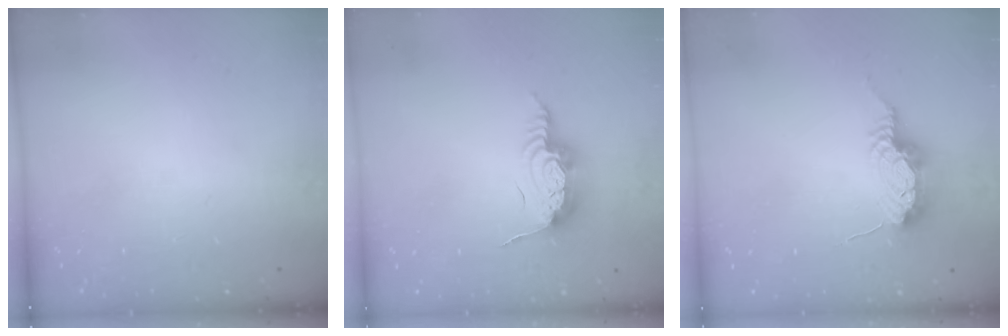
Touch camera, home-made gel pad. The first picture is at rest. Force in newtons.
{"total": 12.4, "press": 12.4, "slide": 0.8}
{"total": 14.9, "press": 10.6, "slide": 10.4}